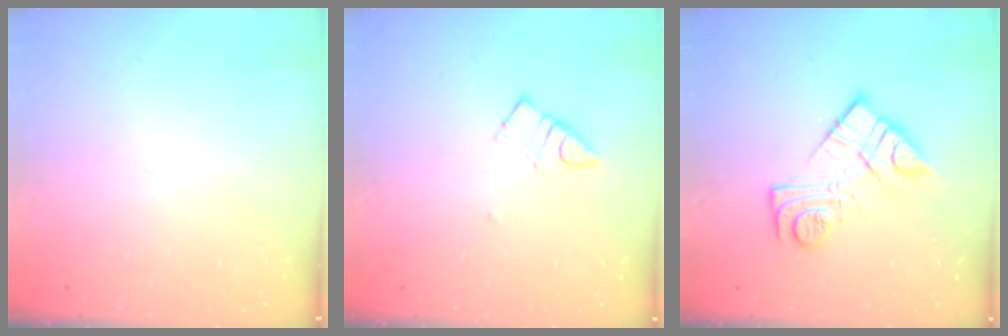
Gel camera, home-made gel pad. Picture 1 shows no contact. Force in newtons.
{"total": 3.3, "press": 3.3, "slide": 0.2}
{"total": 14.0, "press": 14.0, "slide": 0.9}